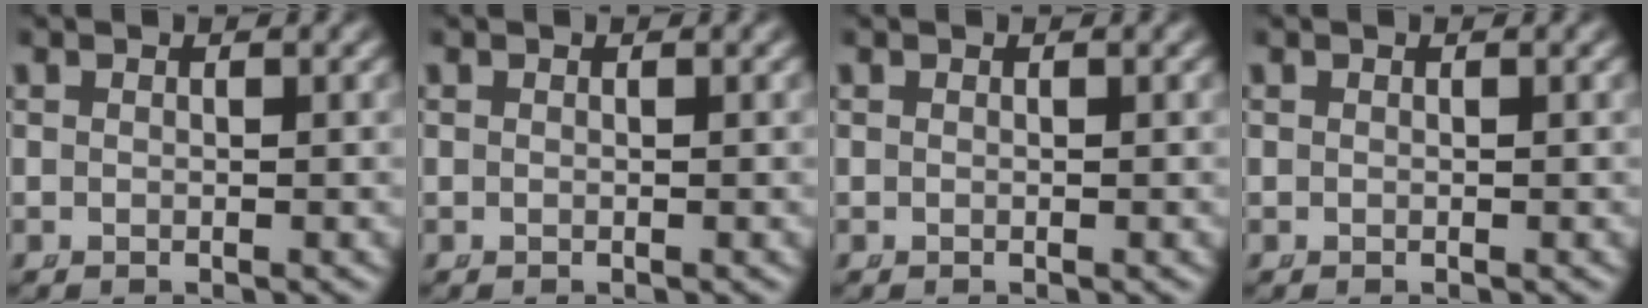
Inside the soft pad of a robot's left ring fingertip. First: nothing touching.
{"total": 0.0}
{"total": 0.0}
{"total": 0.0}